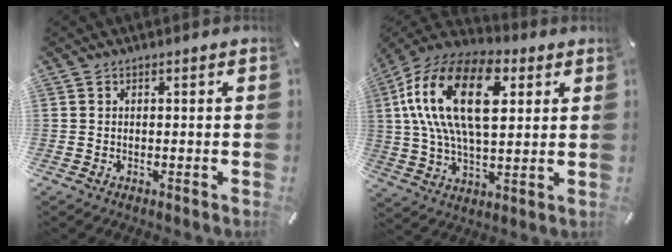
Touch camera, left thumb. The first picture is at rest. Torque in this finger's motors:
{"motor_torque": [2.60, 2.41, 2.26, -0.51, 0.90]}